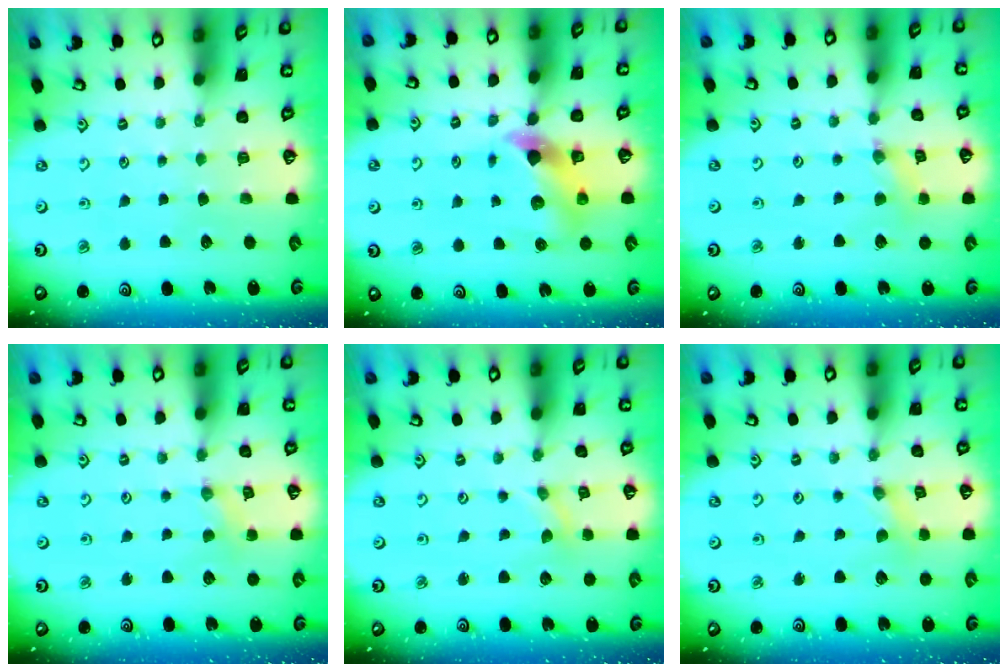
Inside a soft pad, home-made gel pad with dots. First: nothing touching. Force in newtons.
{"total": 7.2, "press": 7.1, "slide": 0.9}
{"total": 2.6, "press": 2.5, "slide": 0.4}
{"total": 1.7, "press": 1.7, "slide": 0.3}
{"total": 0.0}
{"total": 0.0}